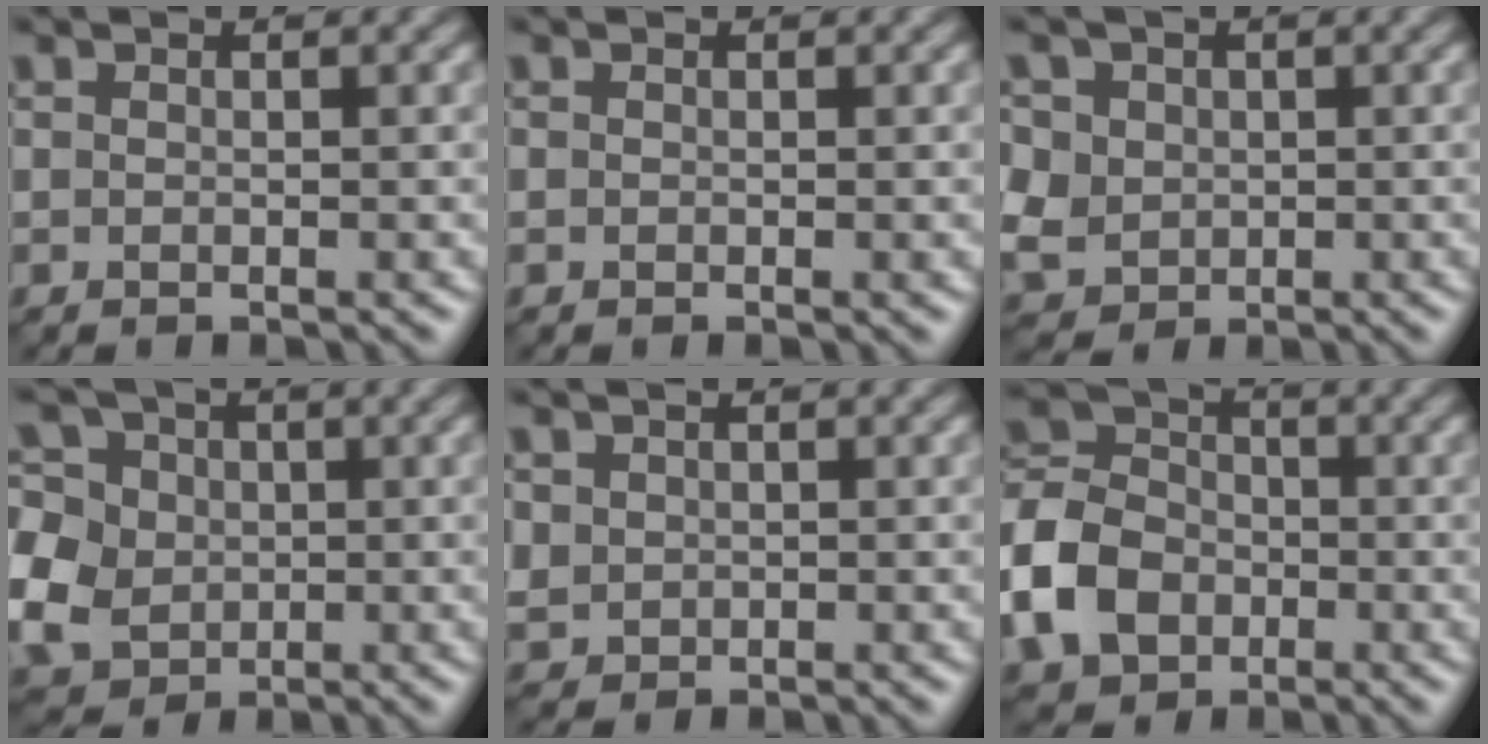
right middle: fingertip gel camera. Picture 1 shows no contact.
{"total": 0.0}
{"total": 7.1, "force": [1.8, 6.1, 3.1], "torque": [-0.079, 0.026, 0.014]}
{"total": 9.5, "force": [-0.8, 8.2, 4.8], "torque": [-0.119, 0.012, -0.052]}
{"total": 1.7, "force": [0.3, 1.6, 0.4], "torque": [-0.006, -0.005, 0.010]}
{"total": 8.2, "force": [-2.8, 6.4, 4.4], "torque": [-0.098, 0.005, -0.075]}